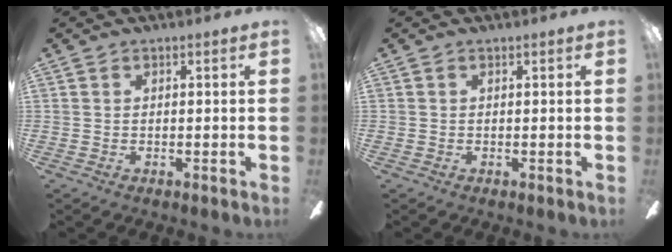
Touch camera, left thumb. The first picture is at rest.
{"total": 0.0}